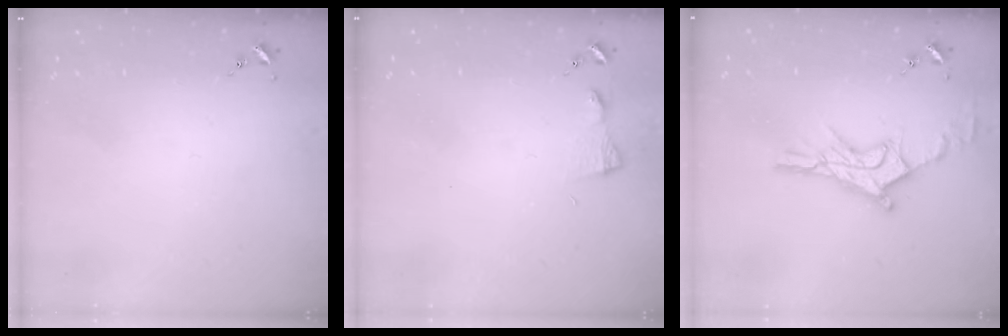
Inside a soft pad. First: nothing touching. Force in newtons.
{"total": 4.2, "press": 4.2, "slide": 0.5}
{"total": 14.2, "press": 14.2, "slide": 1.1}